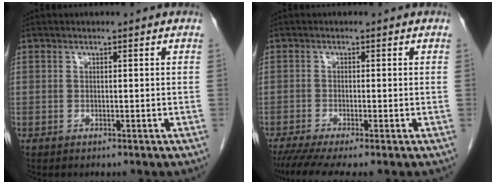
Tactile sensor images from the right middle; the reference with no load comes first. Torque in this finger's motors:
{"motor_torque": [0.89, -0.71, 0.09, 0.03]}